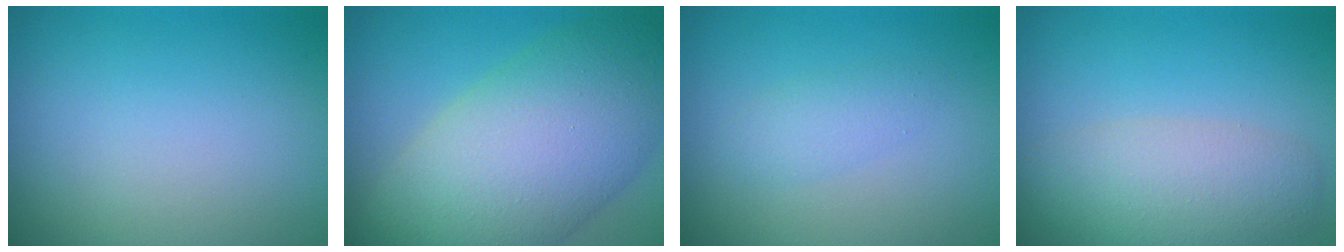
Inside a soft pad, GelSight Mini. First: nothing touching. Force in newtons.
{"total": 12.9, "press": 12.9, "slide": 0.5}
{"total": 1.5, "press": 1.5, "slide": 0.1}
{"total": 4.6, "press": 4.6, "slide": 0.2}